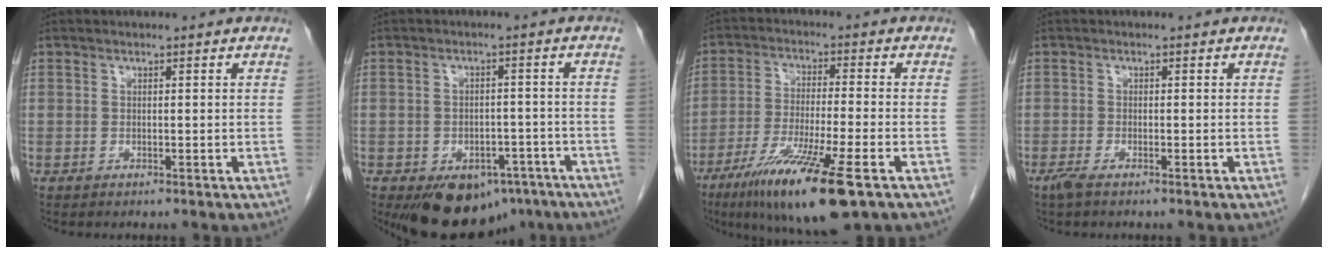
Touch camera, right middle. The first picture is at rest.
{"total": 11.2, "force": [-7.2, 6.7, 5.4], "torque": [-0.072, 0.009, -0.100]}
{"total": 14.5, "force": [-8.2, 0.8, 12.0], "torque": [-0.222, -0.040, -0.140]}
{"total": 1.7, "force": [-1.2, 0.3, 1.2], "torque": [-0.028, -0.004, -0.024]}